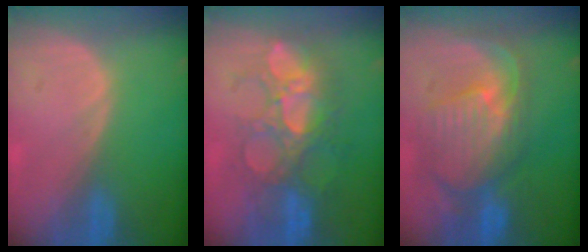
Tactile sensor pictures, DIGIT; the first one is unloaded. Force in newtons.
{"total": 9.3, "press": 9.1, "slide": 2.1}
{"total": 11.0, "press": 9.6, "slide": 5.4}